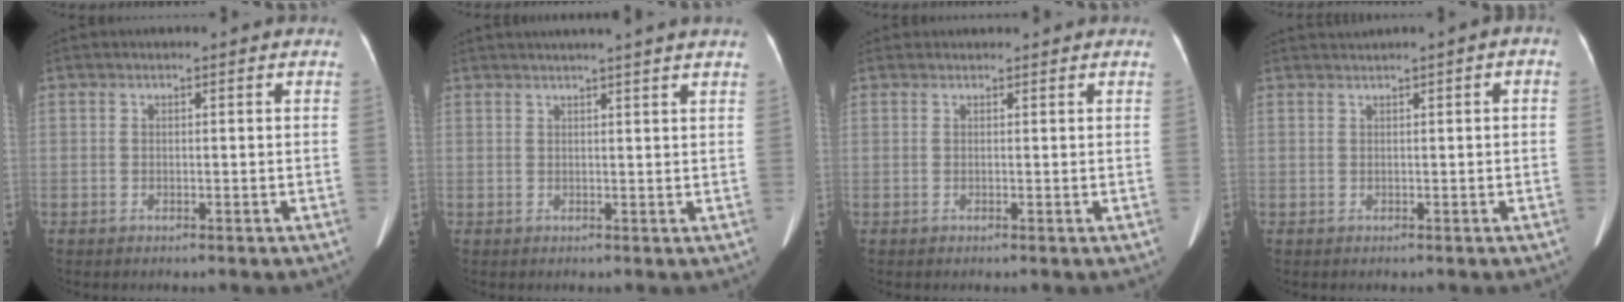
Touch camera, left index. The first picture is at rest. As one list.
[{"total": 6.2, "force": [5.3, -1.1, 3.1], "torque": [-0.039, 0.020, 0.058]}, {"total": 1.3, "force": [1.3, 0.1, 0.0], "torque": [-0.014, 0.008, 0.023]}, {"total": 1.2, "force": [0.4, 0.5, 1.0], "torque": [-0.018, 0.021, 0.012]}]